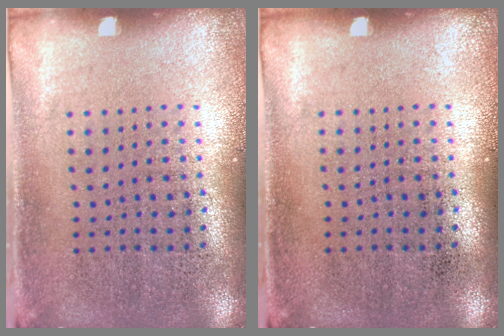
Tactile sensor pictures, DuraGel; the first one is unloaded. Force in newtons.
{"total": 0.0}